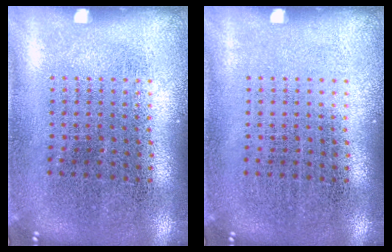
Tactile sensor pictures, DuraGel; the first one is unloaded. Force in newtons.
{"total": 0.0}